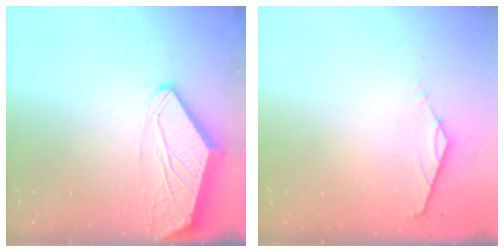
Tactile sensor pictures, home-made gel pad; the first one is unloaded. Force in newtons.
{"total": 1.7, "press": 1.6, "slide": 0.4}